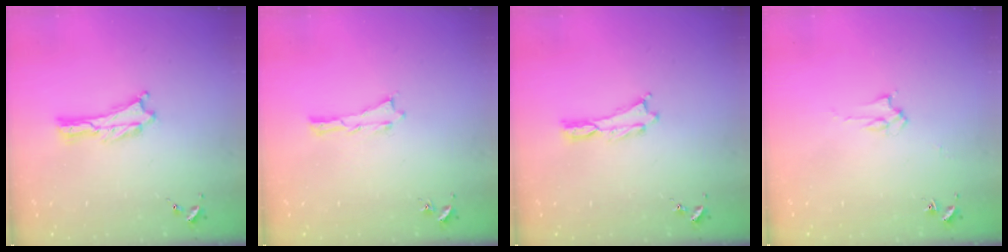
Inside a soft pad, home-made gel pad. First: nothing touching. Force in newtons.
{"total": 0.0}
{"total": 0.0}
{"total": 2.8, "press": 2.8, "slide": 0.4}